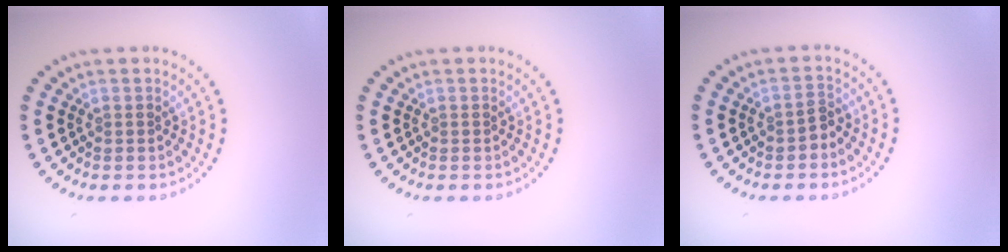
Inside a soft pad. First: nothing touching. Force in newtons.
{"total": 0.0}
{"total": 1.3, "press": 1.1, "slide": 0.7}